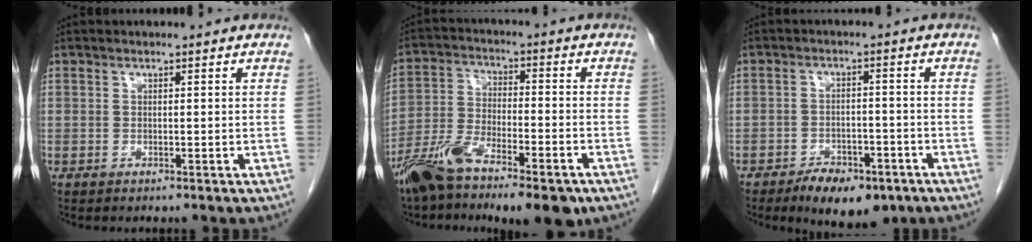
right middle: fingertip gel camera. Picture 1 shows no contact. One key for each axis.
{"total": 14.4, "fx": -10.1, "fy": 3.8, "fz": 9.6, "tx": -0.184, "ty": -0.011, "tz": -0.179}
{"total": 8.8, "fx": -6.0, "fy": 3.8, "fz": 5.1, "tx": -0.075, "ty": -0.002, "tz": -0.090}